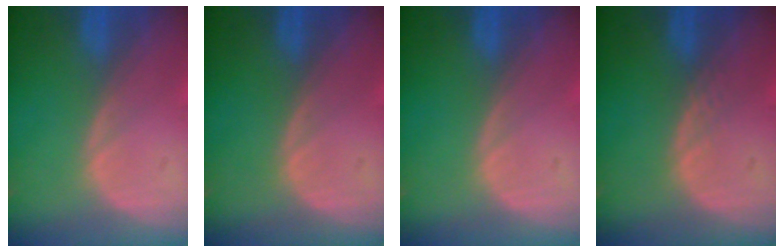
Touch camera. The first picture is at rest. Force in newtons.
{"total": 0.0}
{"total": 0.0}
{"total": 1.0, "press": 1.0, "slide": 0.1}